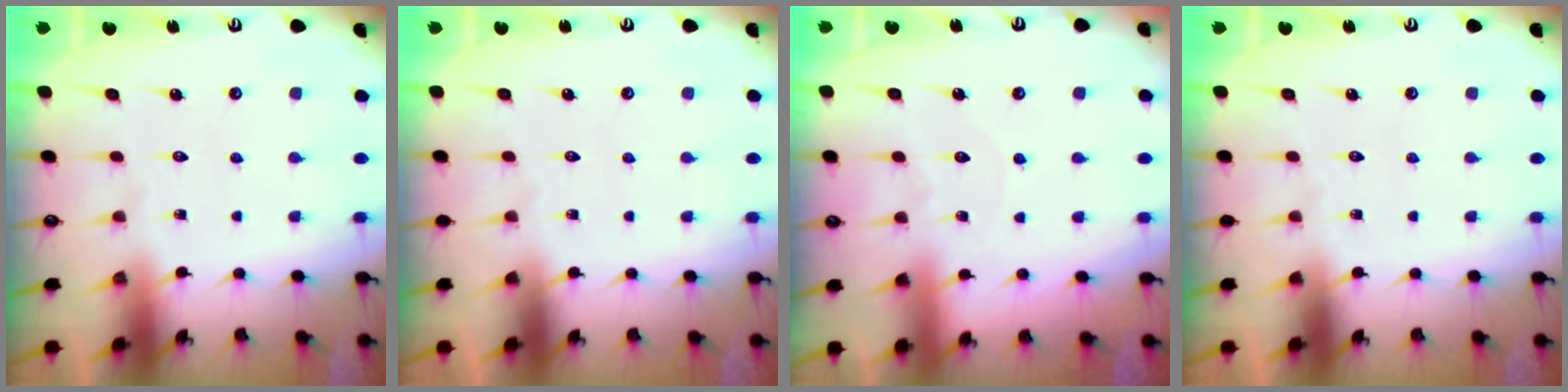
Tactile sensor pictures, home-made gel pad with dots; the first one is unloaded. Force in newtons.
{"total": 0.0}
{"total": 3.8, "press": 3.8, "slide": 0.3}
{"total": 0.0}